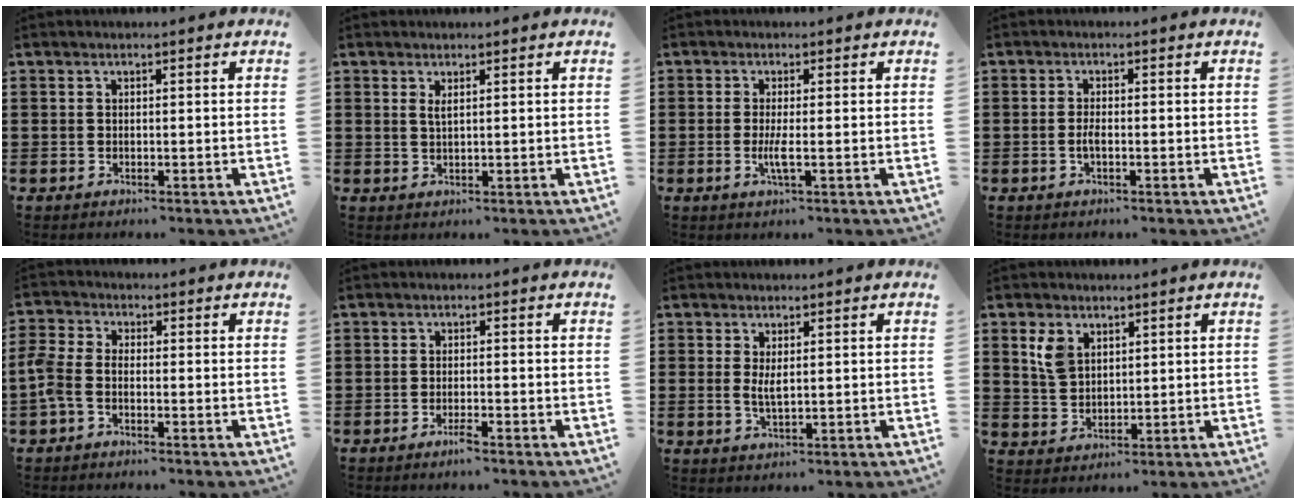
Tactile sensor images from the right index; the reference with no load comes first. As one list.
[{"total": 1.2, "force": [0.7, 0.2, 1.0], "torque": [-0.020, 0.002, 0.012]}, {"total": 2.8, "force": [-0.6, 0.2, 2.7], "torque": [-0.055, -0.009, -0.013]}, {"total": 1.7, "force": [-0.5, 0.4, 1.5], "torque": [-0.030, 0.001, -0.010]}, {"total": 3.0, "force": [-1.8, 1.5, 1.9], "torque": [-0.064, -0.005, -0.044]}, {"total": 1.9, "force": [-1.4, 0.2, 1.3], "torque": [-0.023, -0.004, -0.024]}, {"total": 2.7, "force": [0.4, 0.9, 2.5], "torque": [-0.050, 0.003, 0.006]}, {"total": 4.4, "force": [2.2, 3.0, 2.4], "torque": [-0.059, 0.012, 0.041]}]